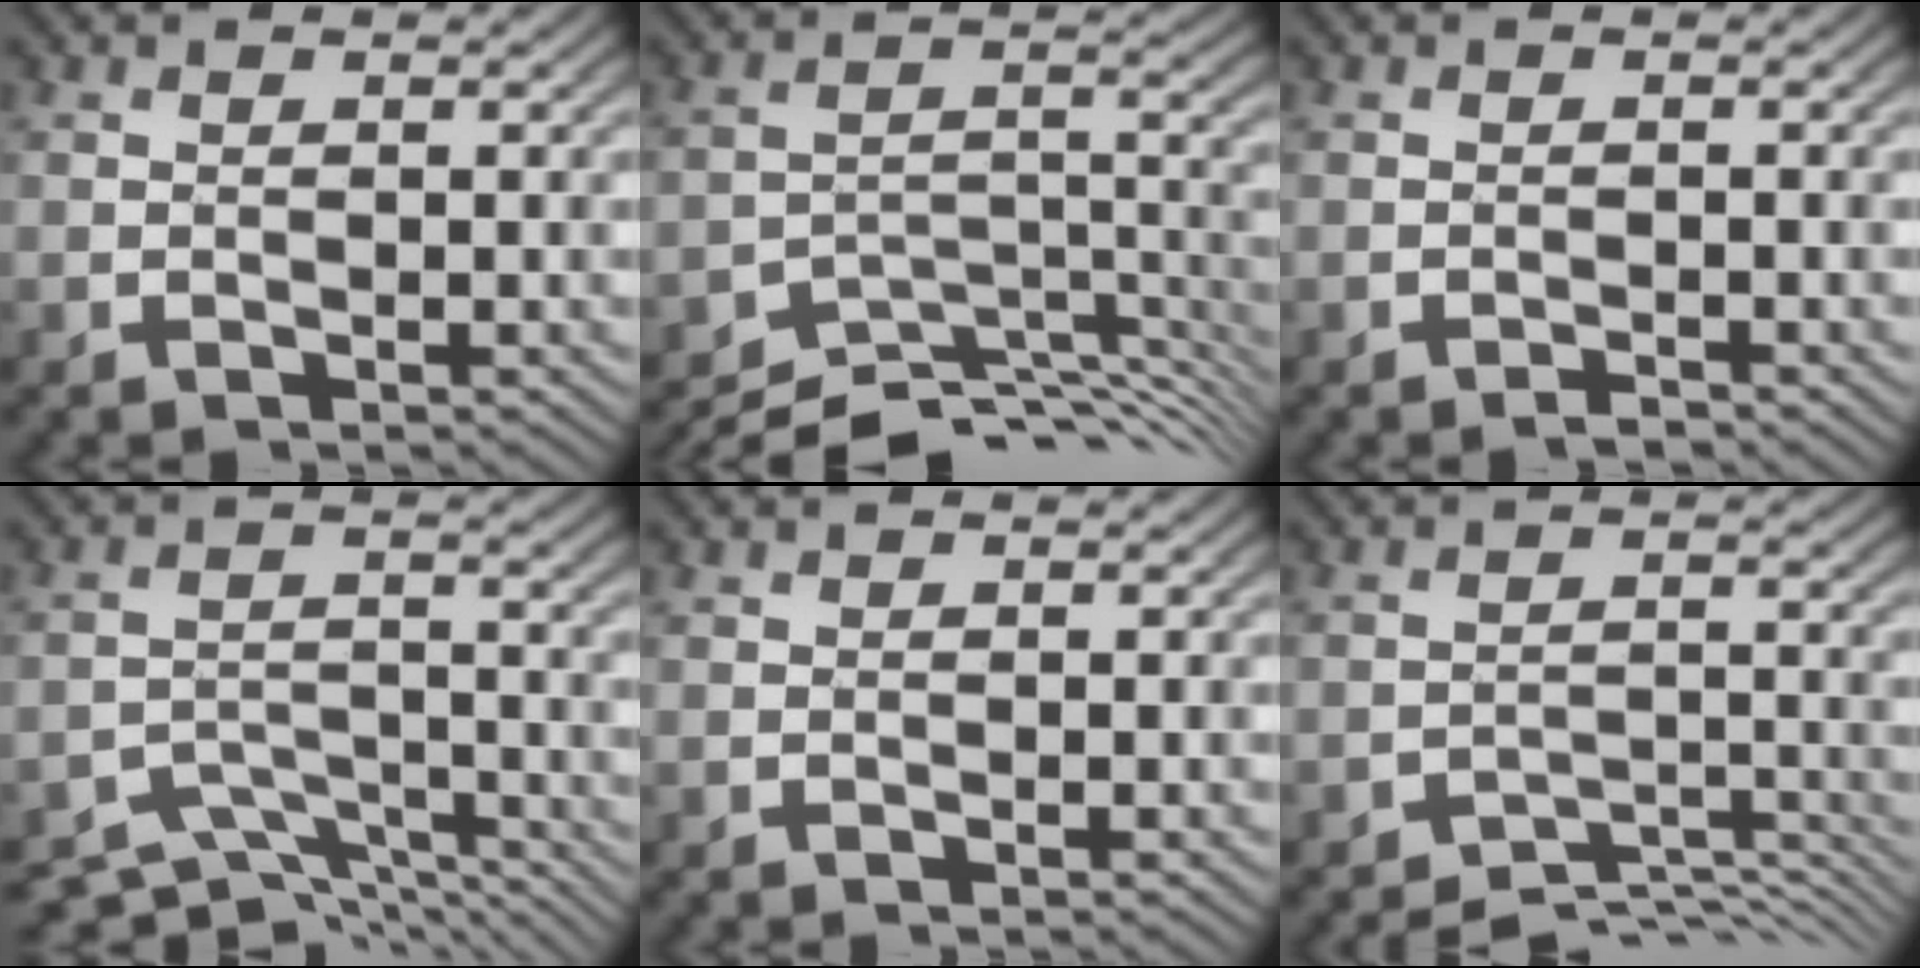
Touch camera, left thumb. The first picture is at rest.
{"total": 11.3, "force": [-10.0, 2.7, 4.6], "torque": [-0.081, 0.010, -0.154]}
{"total": 0.9, "force": [-0.8, 0.1, 0.4], "torque": [-0.005, 0.001, -0.015]}
{"total": 8.2, "force": [-7.8, 2.0, 1.9], "torque": [-0.040, -0.009, -0.124]}
{"total": 0.0}
{"total": 6.6, "force": [-6.1, 1.3, 2.2], "torque": [-0.034, 0.004, -0.090]}